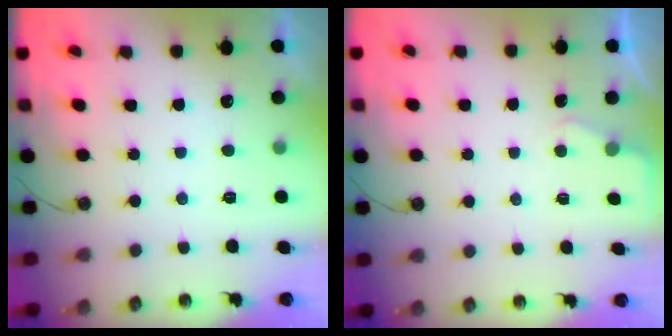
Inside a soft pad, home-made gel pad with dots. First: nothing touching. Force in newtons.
{"total": 3.1, "press": 3.0, "slide": 0.5}